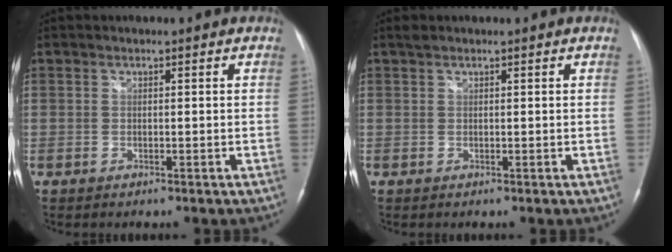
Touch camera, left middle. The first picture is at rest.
{"total": 0.7, "force": [0.7, 0.1, 0.3], "torque": [-0.015, 0.011, 0.018]}